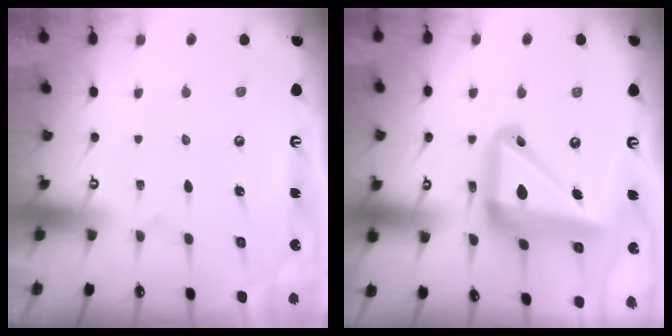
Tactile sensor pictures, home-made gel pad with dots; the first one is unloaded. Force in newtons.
{"total": 19.2, "press": 19.1, "slide": 2.0}